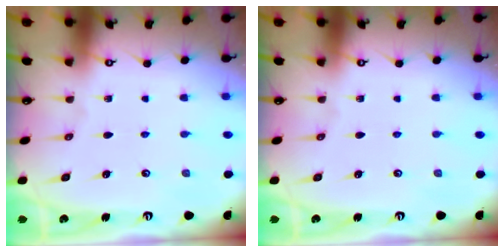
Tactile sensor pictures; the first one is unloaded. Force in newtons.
{"total": 0.0}